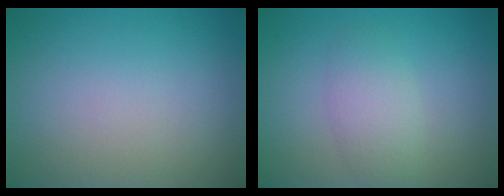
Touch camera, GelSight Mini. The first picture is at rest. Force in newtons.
{"total": 2.8, "press": 2.8, "slide": 0.1}